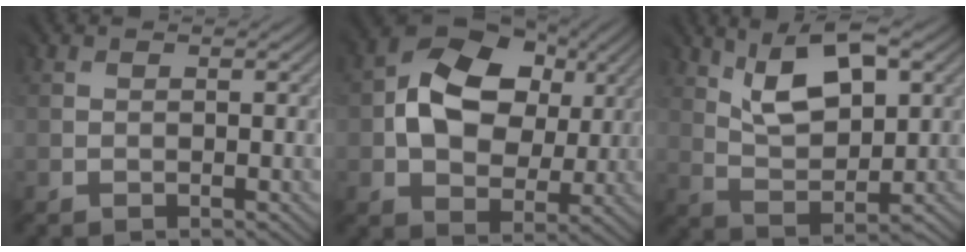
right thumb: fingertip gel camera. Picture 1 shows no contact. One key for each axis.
{"total": 11.6, "fx": 2.6, "fy": 8.9, "fz": 7.0, "tx": -0.131, "ty": 0.014, "tz": 0.043}
{"total": 8.4, "fx": 5.4, "fy": 3.4, "fz": 5.4, "tx": -0.109, "ty": 0.009, "tz": 0.100}